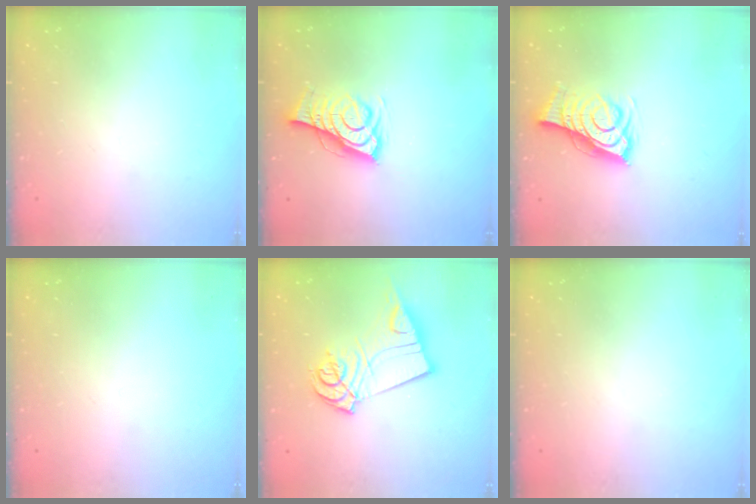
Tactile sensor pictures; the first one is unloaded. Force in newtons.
{"total": 9.0, "press": 8.3, "slide": 3.2}
{"total": 8.7, "press": 8.5, "slide": 1.6}
{"total": 0.0}
{"total": 12.1, "press": 12.0, "slide": 1.7}
{"total": 0.0}